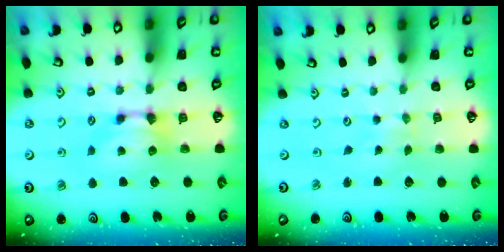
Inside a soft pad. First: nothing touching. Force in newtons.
{"total": 4.4, "press": 4.4, "slide": 0.1}